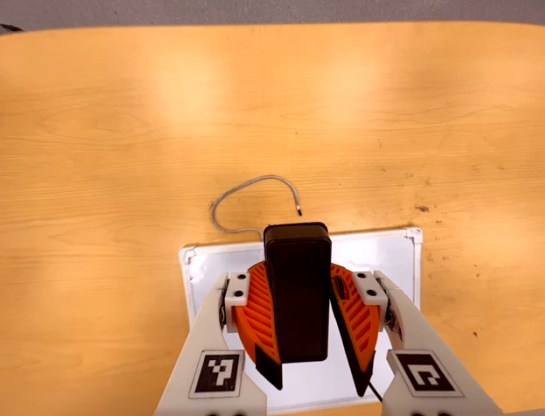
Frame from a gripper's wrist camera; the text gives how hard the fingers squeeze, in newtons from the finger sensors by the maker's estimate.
{"total": 9.9, "left": 10.0, "right": 9.8}